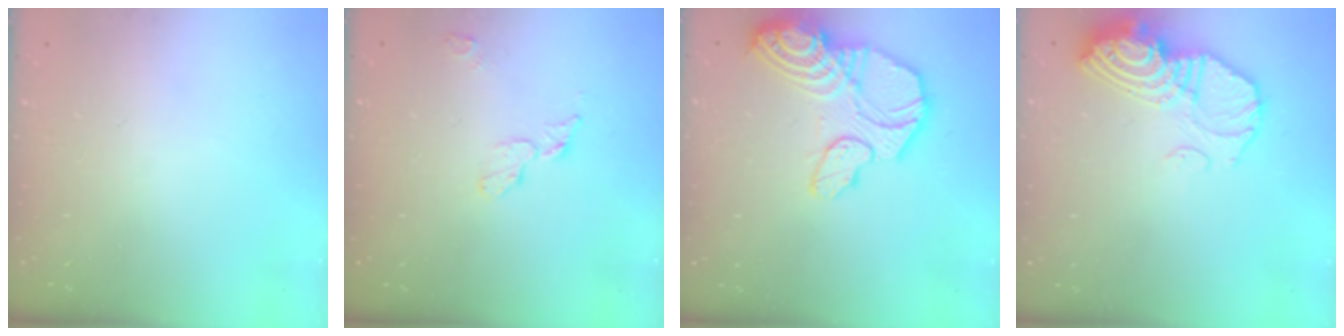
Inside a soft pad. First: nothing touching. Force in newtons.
{"total": 4.8, "press": 4.8, "slide": 0.3}
{"total": 18.4, "press": 18.3, "slide": 1.7}
{"total": 14.3, "press": 14.2, "slide": 1.4}